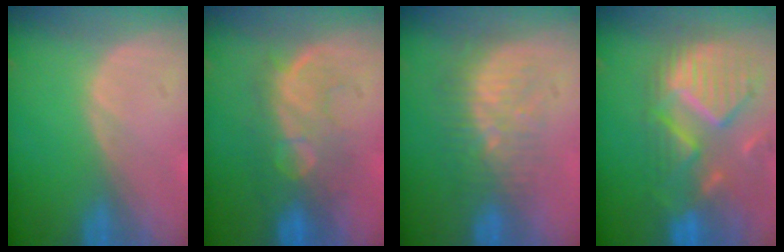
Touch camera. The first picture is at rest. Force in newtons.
{"total": 8.2, "press": 8.0, "slide": 1.9}
{"total": 8.4, "press": 7.2, "slide": 4.2}
{"total": 11.8, "press": 10.4, "slide": 5.5}